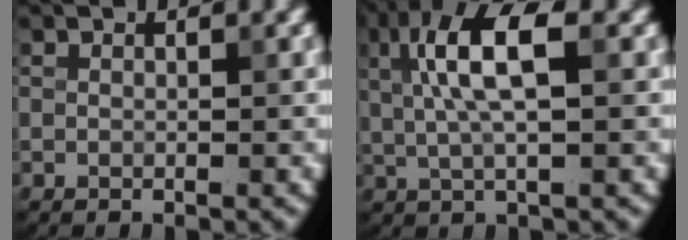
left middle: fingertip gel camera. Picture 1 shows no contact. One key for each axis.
{"total": 6.4, "fx": 1.5, "fy": 1.9, "fz": 5.9, "tx": -0.117, "ty": 0.010, "tz": 0.026}